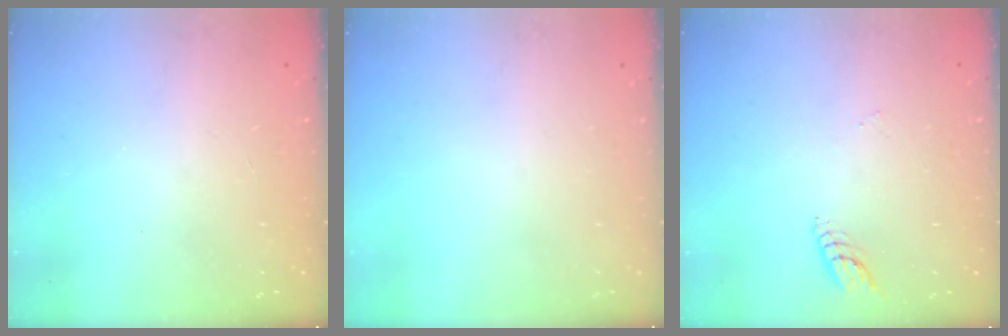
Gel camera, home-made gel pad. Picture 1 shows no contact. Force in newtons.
{"total": 0.0}
{"total": 4.3, "press": 4.3, "slide": 0.2}